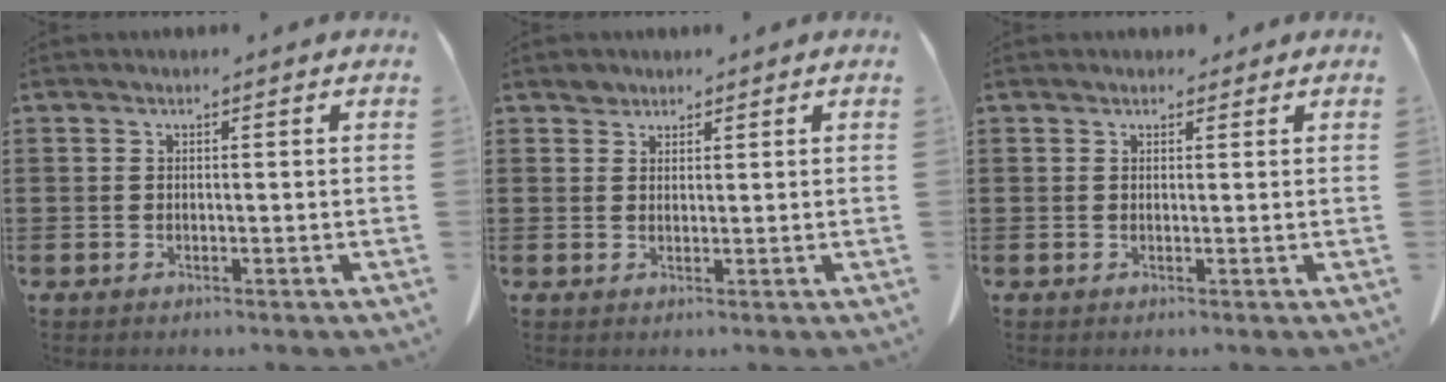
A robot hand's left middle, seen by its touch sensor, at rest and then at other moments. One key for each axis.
{"total": 1.6, "fx": 1.4, "fy": 0.8, "fz": 0.1, "tx": 0.001, "ty": -0.004, "tz": 0.026}
{"total": 1.1, "fx": 0.9, "fy": 0.6, "fz": 0.3, "tx": 0.000, "ty": -0.001, "tz": 0.015}